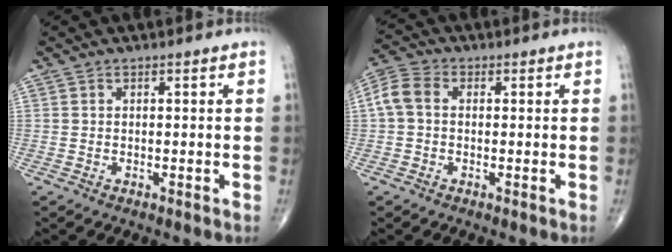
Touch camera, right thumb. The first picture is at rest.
{"total": 5.4, "force": [0.3, 3.9, 3.7], "torque": [-0.084, 0.018, -0.002]}